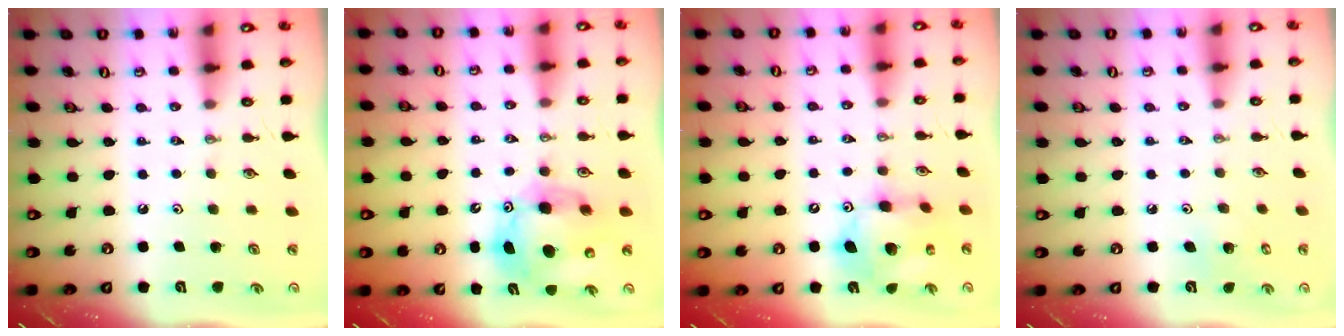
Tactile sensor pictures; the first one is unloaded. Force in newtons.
{"total": 13.9, "press": 13.8, "slide": 2.1}
{"total": 13.1, "press": 13.0, "slide": 1.2}
{"total": 6.1, "press": 6.1, "slide": 0.5}